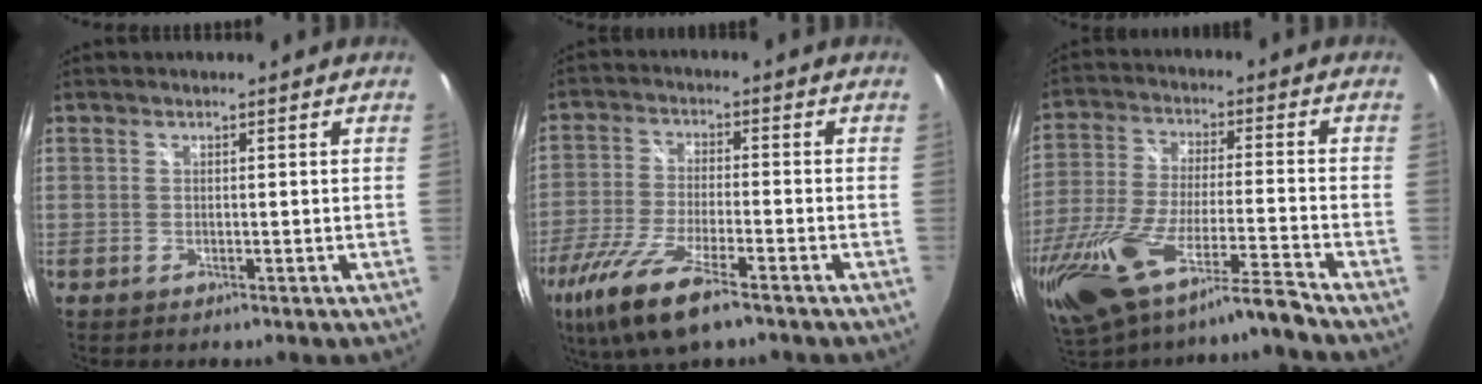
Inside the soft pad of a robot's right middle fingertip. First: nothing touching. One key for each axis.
{"total": 14.1, "fx": -9.0, "fy": 3.3, "fz": 10.3, "tx": -0.229, "ty": -0.043, "tz": -0.173}
{"total": 18.7, "fx": -14.5, "fy": 1.2, "fz": 11.8, "tx": -0.250, "ty": -0.050, "tz": -0.263}